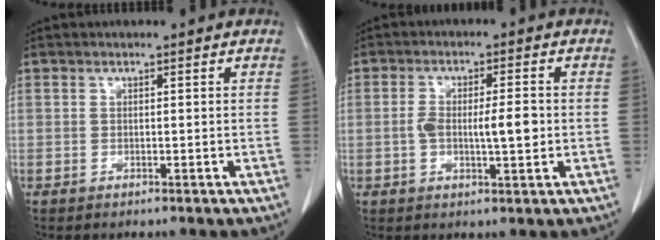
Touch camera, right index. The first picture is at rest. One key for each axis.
{"total": 6.1, "fx": -0.5, "fy": 1.5, "fz": 5.9, "tx": -0.107, "ty": 0.006, "tz": -0.006}